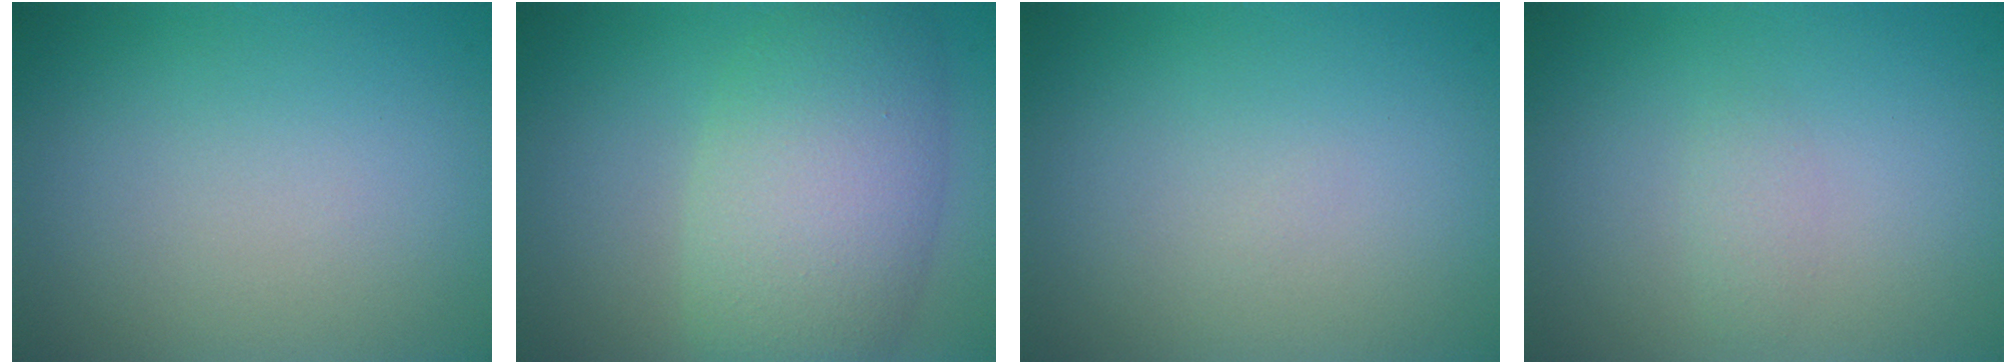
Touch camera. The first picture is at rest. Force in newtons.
{"total": 7.7, "press": 7.7, "slide": 0.2}
{"total": 0.0}
{"total": 0.8, "press": 0.8, "slide": 0.1}